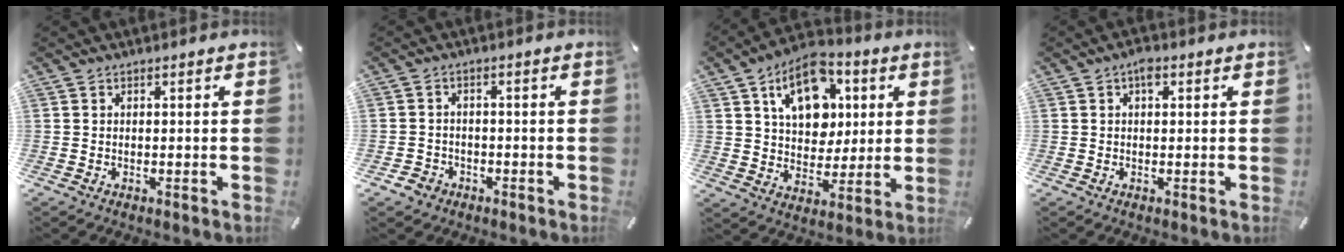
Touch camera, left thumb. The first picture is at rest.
{"total": 3.1, "force": [-2.0, 2.4, 0.3], "torque": [-0.004, 0.012, -0.041]}
{"total": 14.9, "force": [6.0, 10.8, 8.4], "torque": [-0.125, -0.011, 0.110]}
{"total": 2.5, "force": [0.8, 1.4, 1.9], "torque": [-0.033, 0.004, 0.011]}